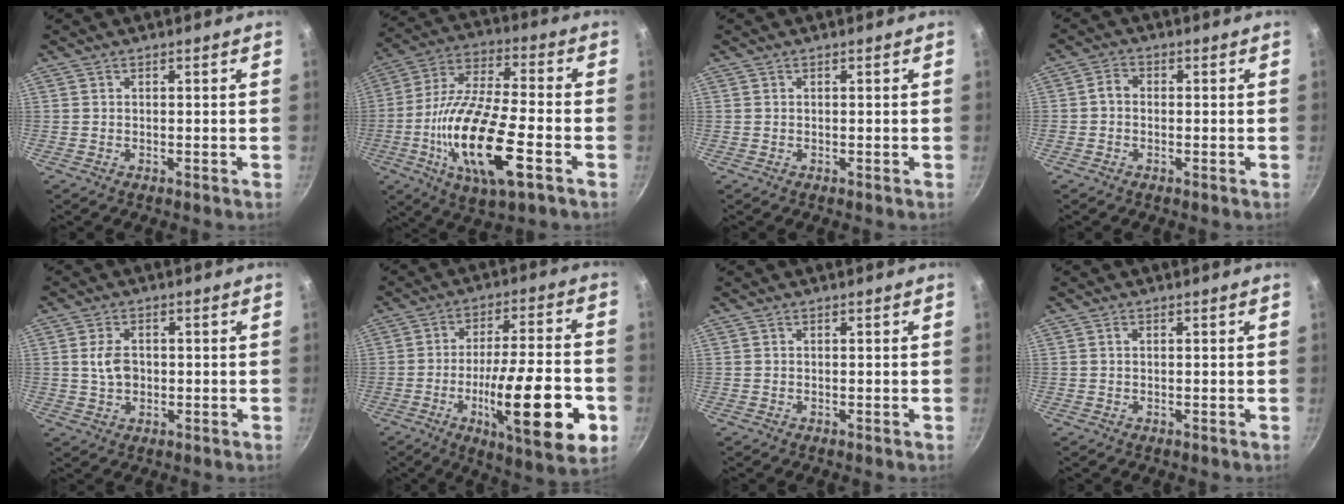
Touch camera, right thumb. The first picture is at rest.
{"total": 20.4, "force": [-6.2, 6.6, 18.2], "torque": [-0.349, 0.019, -0.122]}
{"total": 0.0}
{"total": 2.4, "force": [-0.5, 1.9, 1.4], "torque": [-0.021, 0.014, -0.015]}
{"total": 4.6, "force": [0.2, 3.3, 3.2], "torque": [-0.049, 0.003, 0.003]}
{"total": 20.8, "force": [-6.9, 5.5, 18.8], "torque": [-0.266, 0.028, -0.096]}
{"total": 0.0}
{"total": 0.6, "force": [0.1, 0.4, 0.4], "torque": [-0.007, 0.003, 0.003]}